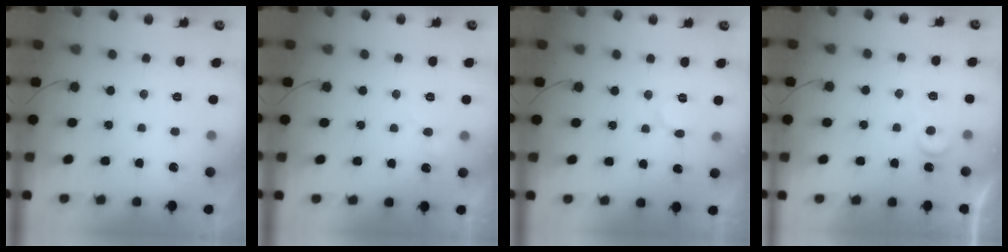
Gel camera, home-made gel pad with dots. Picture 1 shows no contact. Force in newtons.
{"total": 5.8, "press": 5.8, "slide": 0.4}
{"total": 5.4, "press": 5.4, "slide": 0.3}
{"total": 5.6, "press": 5.6, "slide": 0.6}